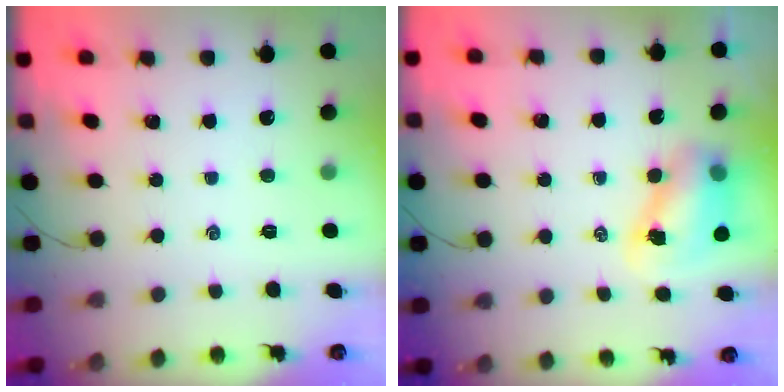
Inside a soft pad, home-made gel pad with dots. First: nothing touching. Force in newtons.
{"total": 7.7, "press": 7.5, "slide": 1.3}